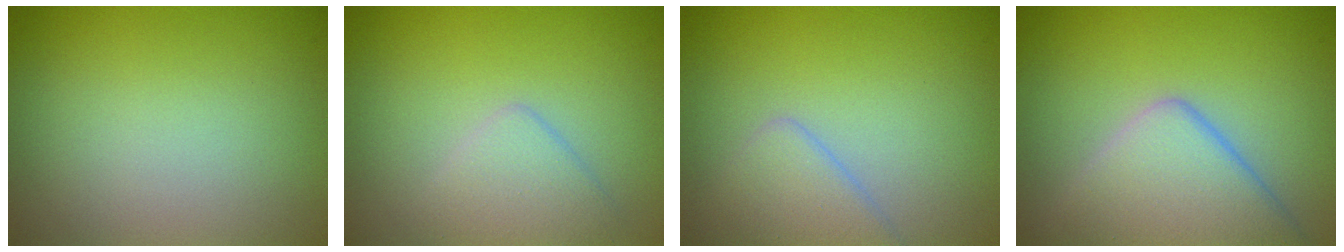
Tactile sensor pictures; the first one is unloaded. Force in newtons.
{"total": 2.3, "press": 2.3, "slide": 0.1}
{"total": 2.5, "press": 2.5, "slide": 0.2}
{"total": 6.3, "press": 6.3, "slide": 0.3}